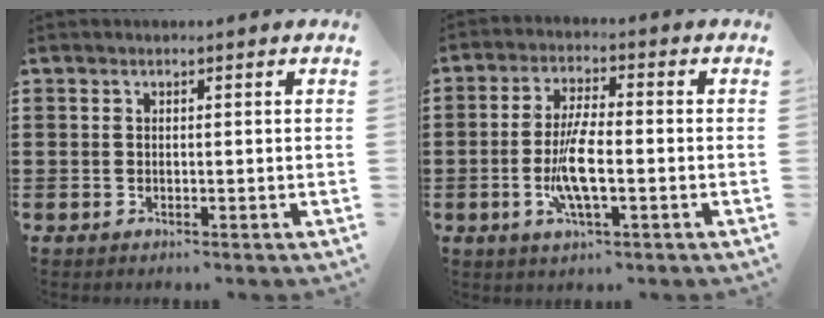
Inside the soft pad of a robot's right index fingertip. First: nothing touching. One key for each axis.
{"total": 7.4, "fx": -1.8, "fy": 1.8, "fz": 6.9, "tx": -0.150, "ty": -0.013, "tz": -0.039}